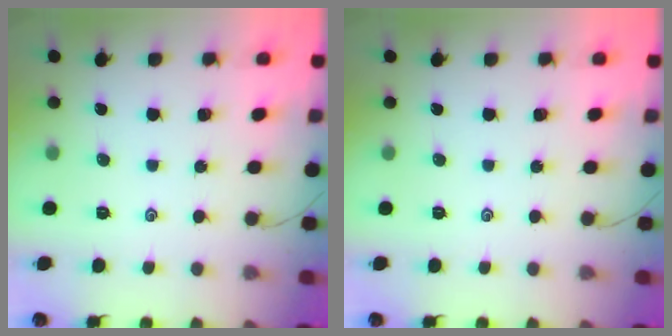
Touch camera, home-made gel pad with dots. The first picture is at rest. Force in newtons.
{"total": 0.0}